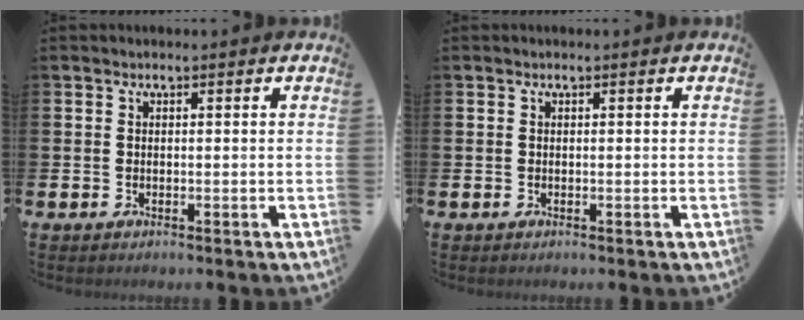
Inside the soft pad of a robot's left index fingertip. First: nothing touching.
{"total": 0.0}